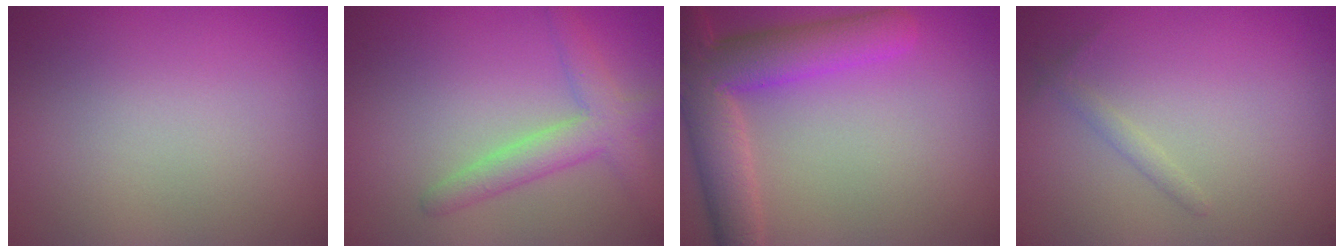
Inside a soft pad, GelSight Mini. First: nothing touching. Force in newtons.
{"total": 3.6, "press": 3.5, "slide": 0.2}
{"total": 7.9, "press": 7.9, "slide": 0.3}
{"total": 0.9, "press": 0.9, "slide": 0.1}